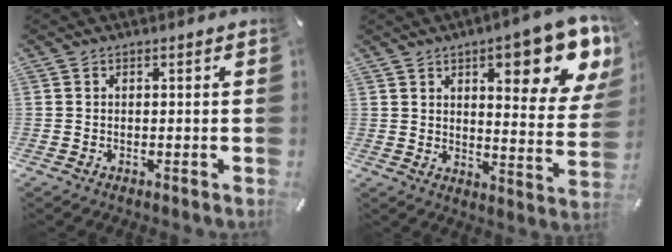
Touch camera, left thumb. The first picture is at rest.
{"total": 15.7, "force": [9.0, 5.1, 11.8], "torque": [-0.151, -0.055, 0.141]}